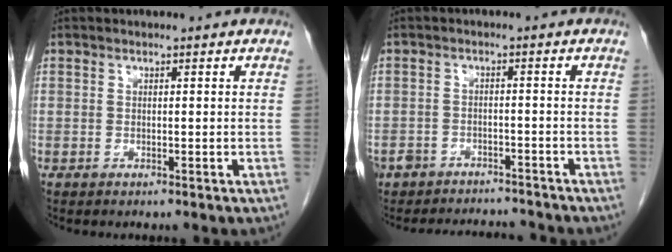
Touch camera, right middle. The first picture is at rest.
{"total": 10.5, "force": [-9.8, 3.3, 2.0], "torque": [-0.041, 0.010, -0.126]}